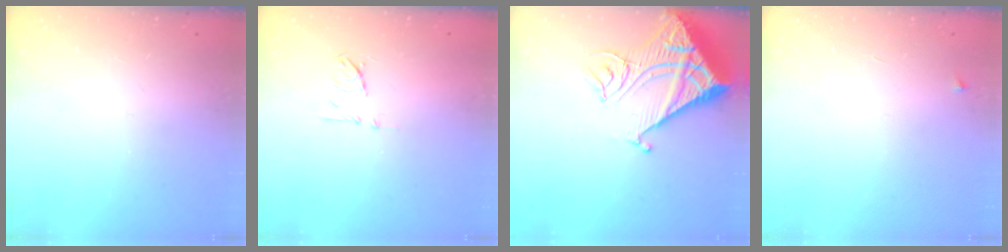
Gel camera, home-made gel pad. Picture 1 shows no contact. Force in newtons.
{"total": 5.8, "press": 5.7, "slide": 1.1}
{"total": 14.7, "press": 14.6, "slide": 1.6}
{"total": 2.5, "press": 2.4, "slide": 0.4}